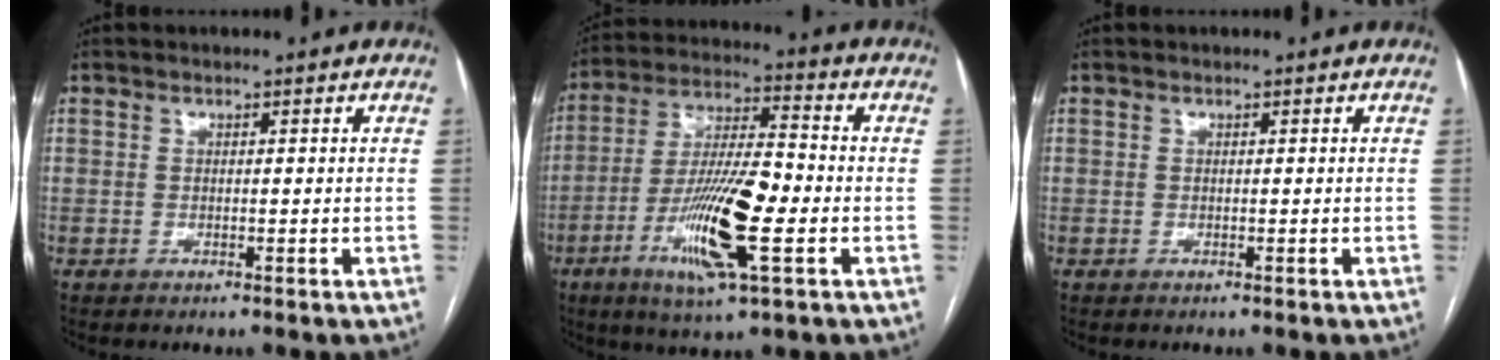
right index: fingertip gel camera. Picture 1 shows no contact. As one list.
[{"total": 15.4, "force": [-4.6, 2.1, 14.5], "torque": [-0.279, -0.011, -0.083]}, {"total": 0.0}]